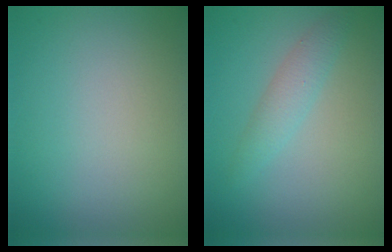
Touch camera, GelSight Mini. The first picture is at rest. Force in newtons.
{"total": 2.0, "press": 2.0, "slide": 0.0}